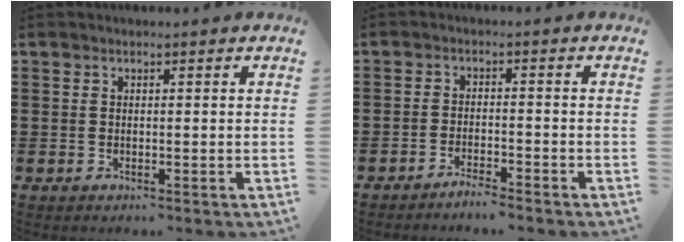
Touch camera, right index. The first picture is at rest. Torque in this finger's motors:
{"motor_torque": [0.31, 0.69, -0.19, -0.01]}